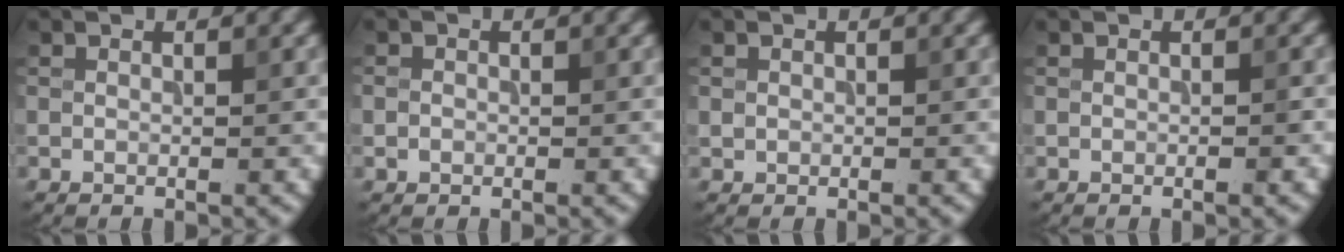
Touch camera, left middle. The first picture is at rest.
{"total": 0.8, "force": [-0.2, 0.8, 0.2], "torque": [-0.001, -0.003, -0.007]}
{"total": 0.5, "force": [0.1, 0.5, 0.1], "torque": [0.004, -0.002, 0.001]}
{"total": 0.7, "force": [-0.2, 0.0, 0.7], "torque": [-0.011, 0.002, -0.004]}